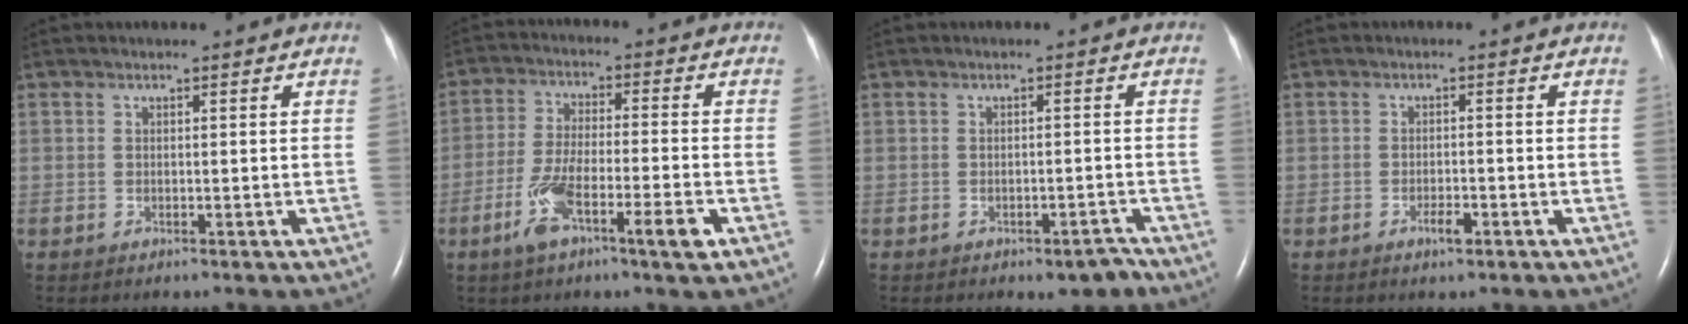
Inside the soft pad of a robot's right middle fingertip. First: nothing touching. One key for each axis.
{"total": 9.1, "fx": -4.4, "fy": 1.1, "fz": 7.9, "tx": -0.155, "ty": -0.004, "tz": -0.077}
{"total": 3.0, "fx": -2.2, "fy": 1.4, "fz": 1.5, "tx": -0.009, "ty": 0.007, "tz": -0.023}
{"total": 2.1, "fx": -1.2, "fy": 0.6, "fz": 1.6, "tx": -0.028, "ty": 0.000, "tz": -0.019}